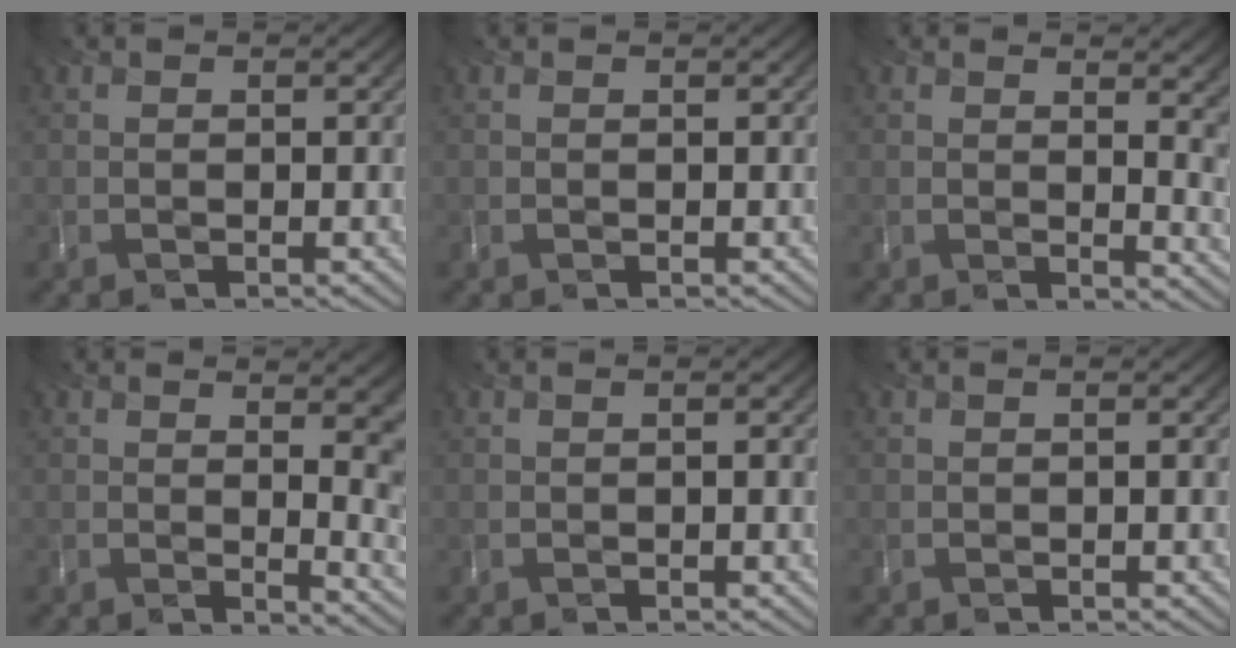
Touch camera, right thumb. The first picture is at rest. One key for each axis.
{"total": 0.0}
{"total": 9.9, "fx": 2.6, "fy": 4.3, "fz": 8.5, "tx": -0.087, "ty": 0.025, "tz": 0.028}
{"total": 10.0, "fx": 1.7, "fy": 4.1, "fz": 9.0, "tx": -0.091, "ty": 0.016, "tz": 0.023}
{"total": 1.2, "fx": -0.1, "fy": 0.2, "fz": 1.1, "tx": -0.012, "ty": 0.004, "tz": -0.003}
{"total": 0.8, "fx": -0.1, "fy": 0.1, "fz": 0.8, "tx": -0.008, "ty": 0.004, "tz": -0.003}